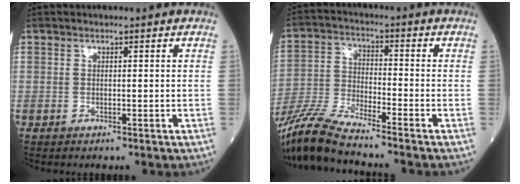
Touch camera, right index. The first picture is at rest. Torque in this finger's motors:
{"motor_torque": [-0.03, -0.59, 0.16, 0.02]}